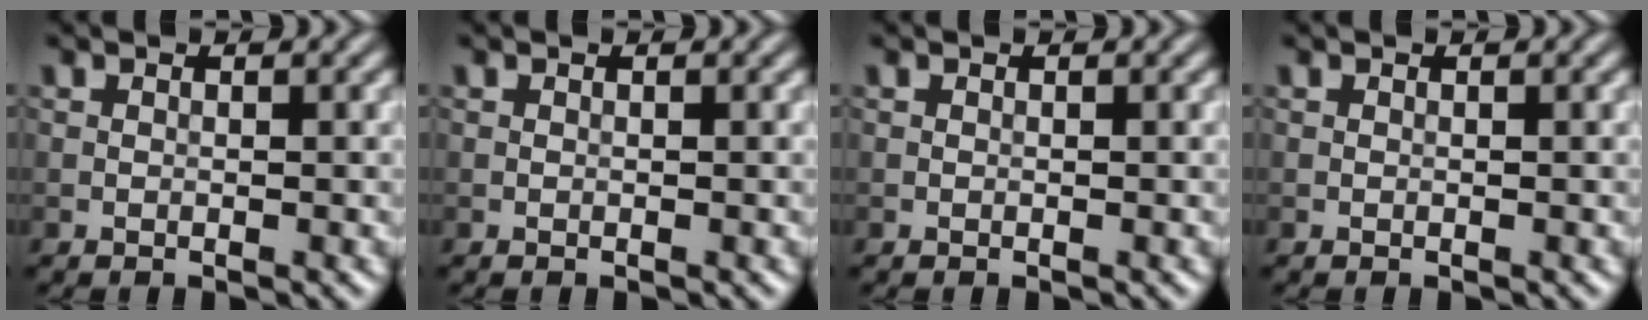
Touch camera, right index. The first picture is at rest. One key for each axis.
{"total": 0.0}
{"total": 0.0}
{"total": 0.0}